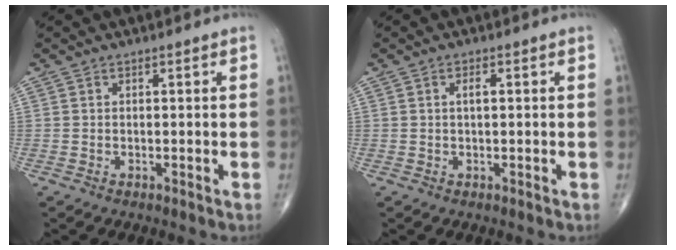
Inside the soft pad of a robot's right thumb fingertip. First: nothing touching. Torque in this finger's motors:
{"motor_torque": [-0.42, 0.20, 0.18, 0.17, 0.00]}